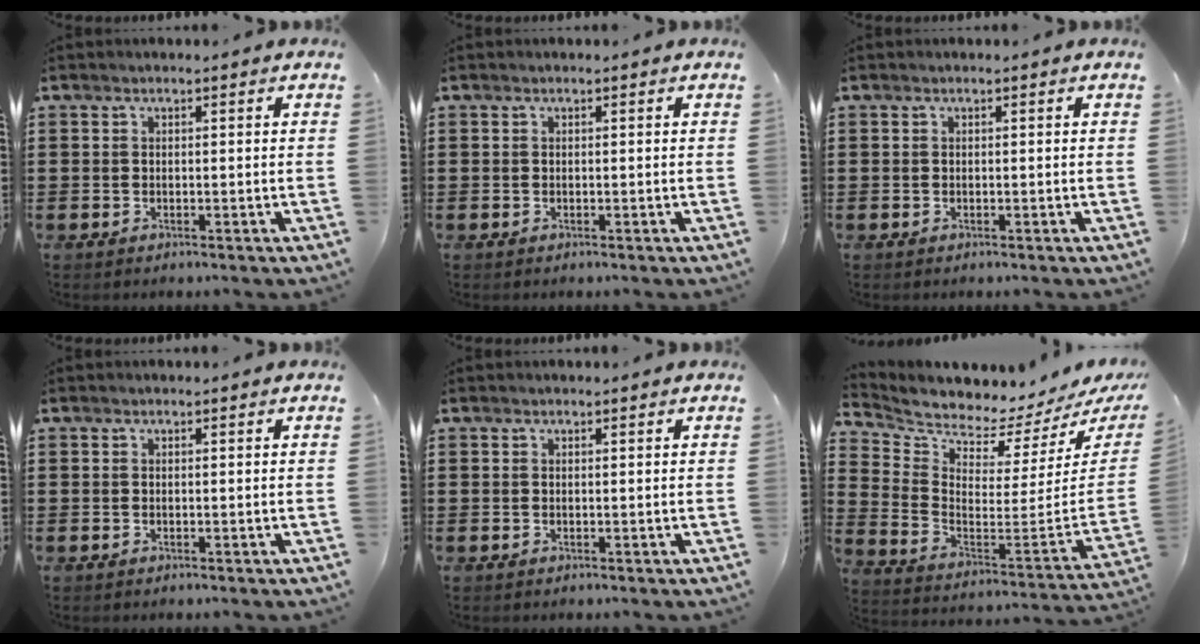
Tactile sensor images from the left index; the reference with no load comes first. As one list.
[{"total": 0.0}, {"total": 0.0}, {"total": 0.0}, {"total": 0.0}, {"total": 3.4, "force": [3.3, 0.1, -0.3], "torque": [-0.027, -0.062, 0.051]}]